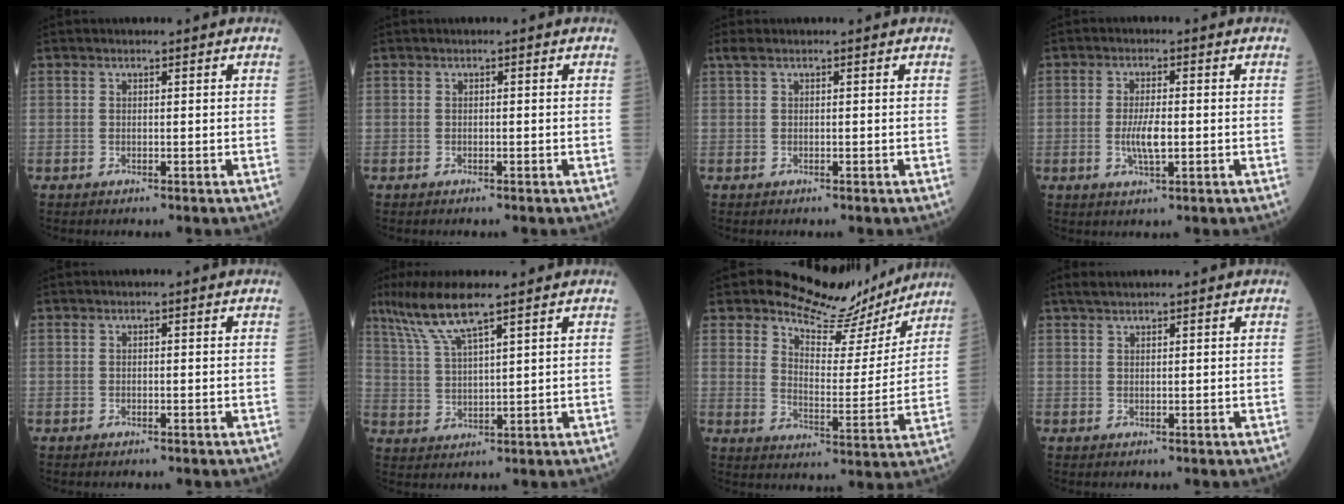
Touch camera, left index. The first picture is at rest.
{"total": 0.0}
{"total": 1.7, "force": [1.2, 0.5, 1.1], "torque": [-0.025, 0.026, 0.021]}
{"total": 4.3, "force": [-0.9, 1.0, 4.1], "torque": [-0.085, -0.008, -0.016]}
{"total": 0.0}
{"total": 8.0, "force": [5.8, 0.3, 5.5], "torque": [-0.114, 0.005, 0.113]}
{"total": 12.9, "force": [11.8, 4.4, 2.9], "torque": [-0.041, -0.027, 0.158]}
{"total": 2.8, "force": [2.3, 0.5, 1.4], "torque": [-0.024, 0.020, 0.041]}